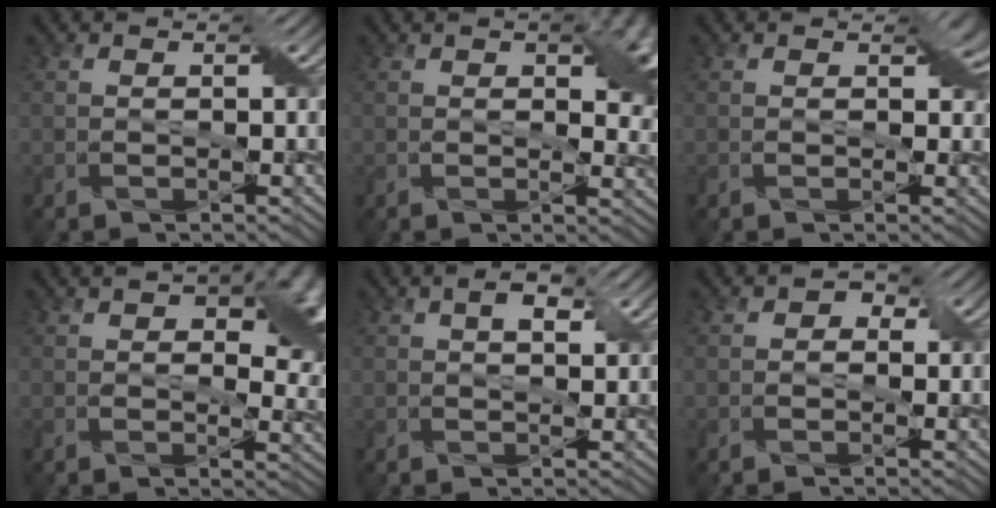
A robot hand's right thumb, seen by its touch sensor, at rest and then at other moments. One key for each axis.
{"total": 7.1, "fx": 2.3, "fy": 3.6, "fz": 5.7, "tx": -0.071, "ty": -0.004, "tz": 0.038}
{"total": 1.9, "fx": 1.0, "fy": 1.3, "fz": 1.0, "tx": -0.013, "ty": -0.003, "tz": 0.015}
{"total": 10.6, "fx": 3.3, "fy": 6.2, "fz": 7.9, "tx": -0.098, "ty": -0.009, "tz": 0.055}
{"total": 2.5, "fx": 1.0, "fy": 1.1, "fz": 2.0, "tx": -0.035, "ty": 0.002, "tz": 0.019}
{"total": 1.7, "fx": 0.2, "fy": 1.6, "fz": 0.6, "tx": -0.001, "ty": 0.000, "tz": -0.005}